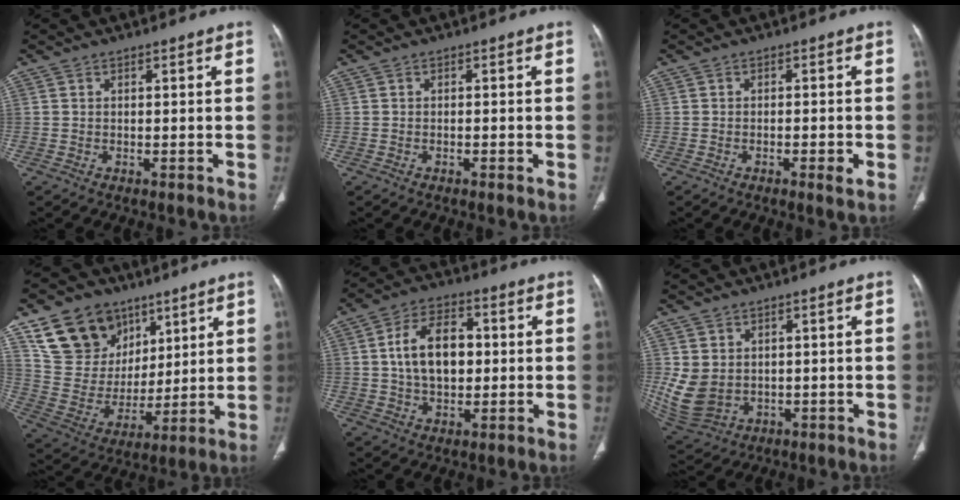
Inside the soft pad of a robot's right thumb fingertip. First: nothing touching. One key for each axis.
{"total": 0.9, "fx": -0.4, "fy": 0.3, "fz": 0.8, "tx": -0.017, "ty": 0.005, "tz": -0.004}
{"total": 2.6, "fx": -1.0, "fy": 0.7, "fz": 2.3, "tx": -0.043, "ty": 0.002, "tz": -0.016}
{"total": 15.4, "fx": 9.2, "fy": 11.2, "fz": 5.2, "tx": -0.061, "ty": -0.040, "tz": 0.182}
{"total": 12.2, "fx": 1.0, "fy": 7.7, "fz": 9.4, "tx": -0.141, "ty": 0.014, "tz": 0.016}
{"total": 8.6, "fx": 0.7, "fy": 6.9, "fz": 5.1, "tx": -0.102, "ty": -0.012, "tz": 0.038}